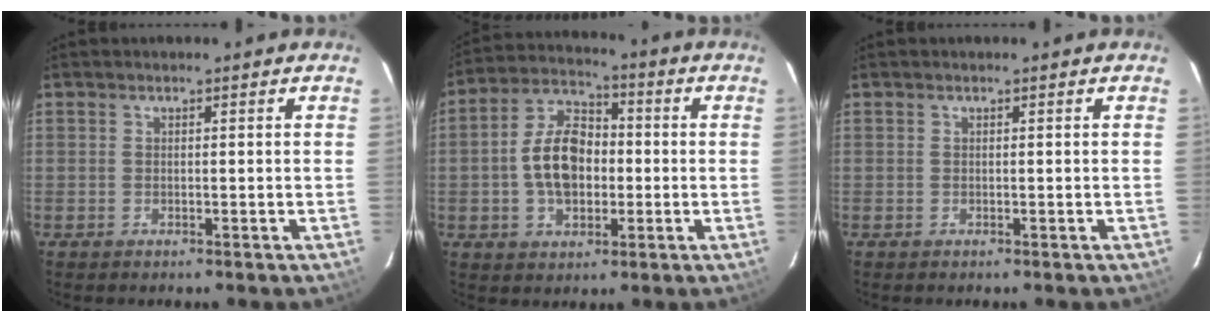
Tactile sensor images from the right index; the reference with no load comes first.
{"total": 11.6, "force": [-1.3, 7.6, 8.7], "torque": [-0.167, 0.027, -0.020]}
{"total": 0.0}